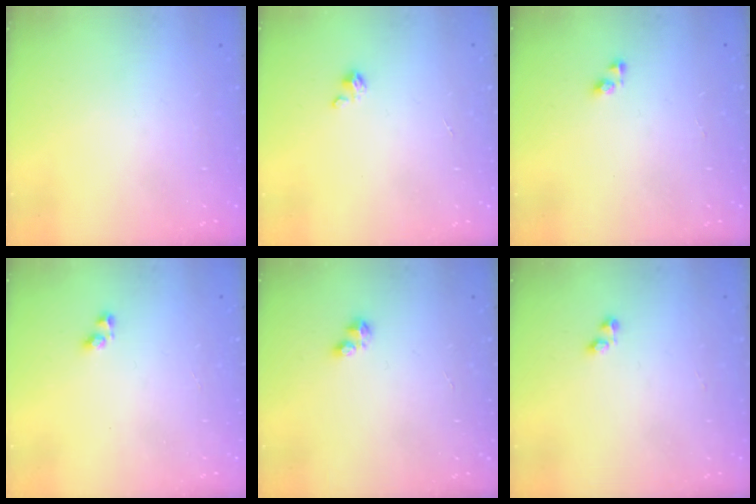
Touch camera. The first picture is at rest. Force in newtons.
{"total": 1.4, "press": 1.4, "slide": 0.3}
{"total": 3.4, "press": 3.4, "slide": 0.3}
{"total": 3.2, "press": 3.1, "slide": 0.6}
{"total": 2.5, "press": 2.5, "slide": 0.4}
{"total": 1.6, "press": 1.5, "slide": 0.4}